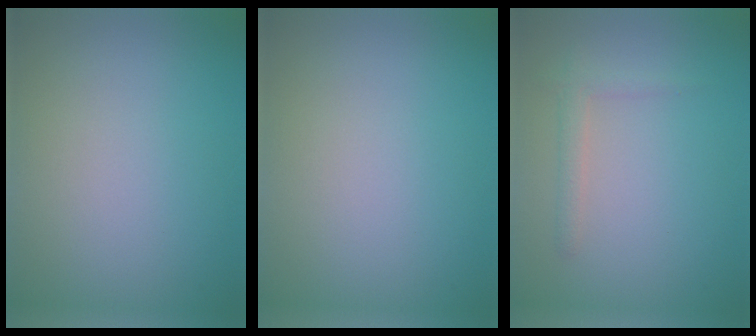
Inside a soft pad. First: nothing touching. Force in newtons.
{"total": 0.0}
{"total": 1.4, "press": 1.4, "slide": 0.1}